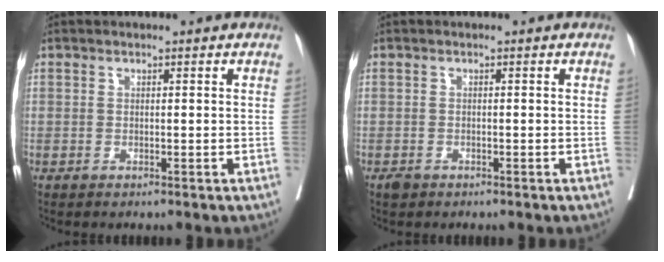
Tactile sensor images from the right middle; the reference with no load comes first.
{"total": 1.0, "force": [-0.7, 0.6, 0.3], "torque": [-0.009, 0.000, -0.011]}